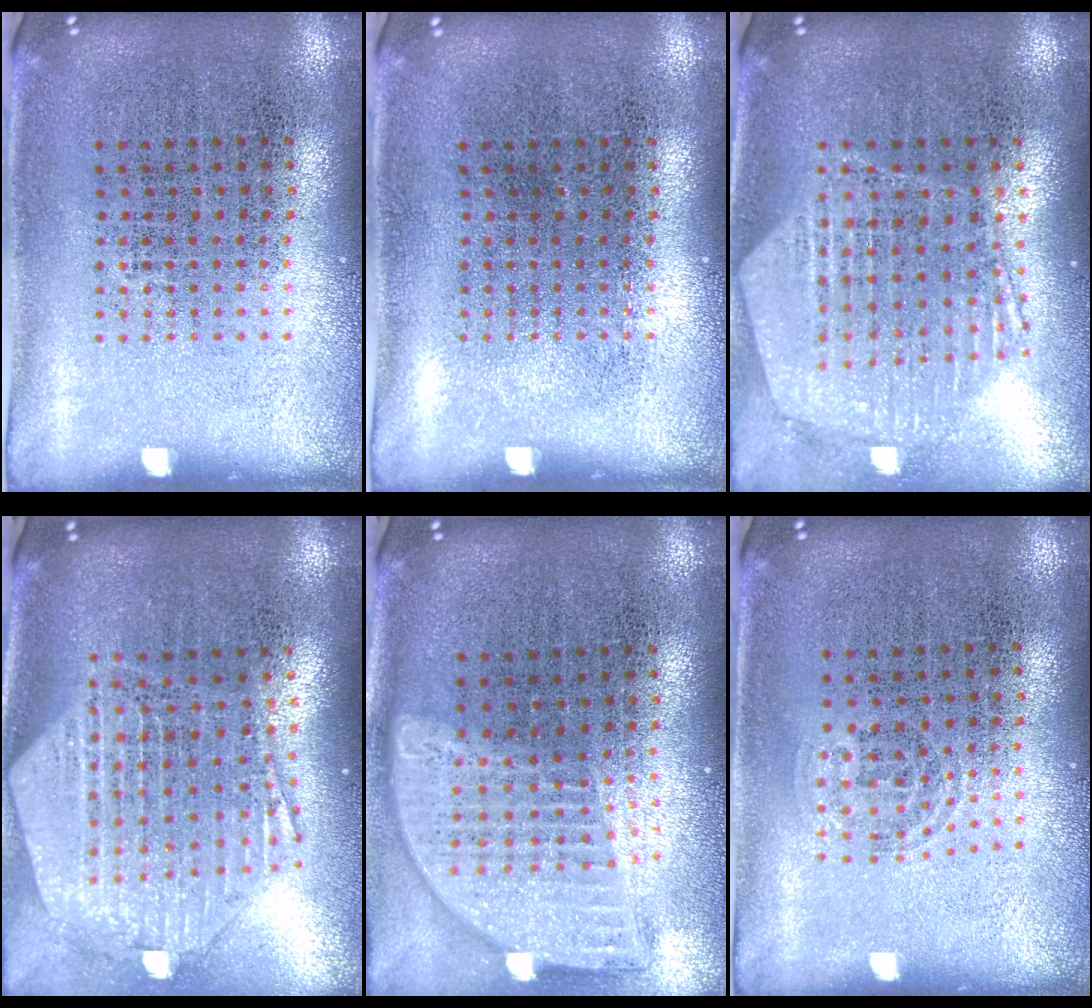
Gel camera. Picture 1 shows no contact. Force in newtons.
{"total": 0.0}
{"total": 1.2, "press": 1.2, "slide": 0.2}
{"total": 2.7, "press": 2.2, "slide": 1.6}
{"total": 2.0, "press": 1.6, "slide": 1.2}
{"total": 1.0, "press": 0.6, "slide": 0.7}